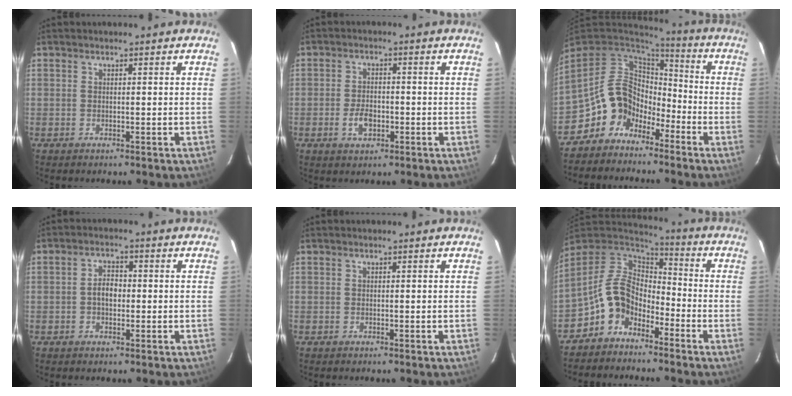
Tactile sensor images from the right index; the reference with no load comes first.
{"total": 4.5, "force": [-1.5, 2.7, 3.2], "torque": [-0.065, 0.000, -0.023]}
{"total": 11.8, "force": [-7.3, 8.6, 3.5], "torque": [-0.091, 0.036, -0.138]}
{"total": 3.6, "force": [-0.4, 2.3, 2.7], "torque": [-0.050, 0.009, -0.006]}
{"total": 0.0}
{"total": 10.9, "force": [-6.1, 7.2, 5.4], "torque": [-0.120, 0.030, -0.123]}